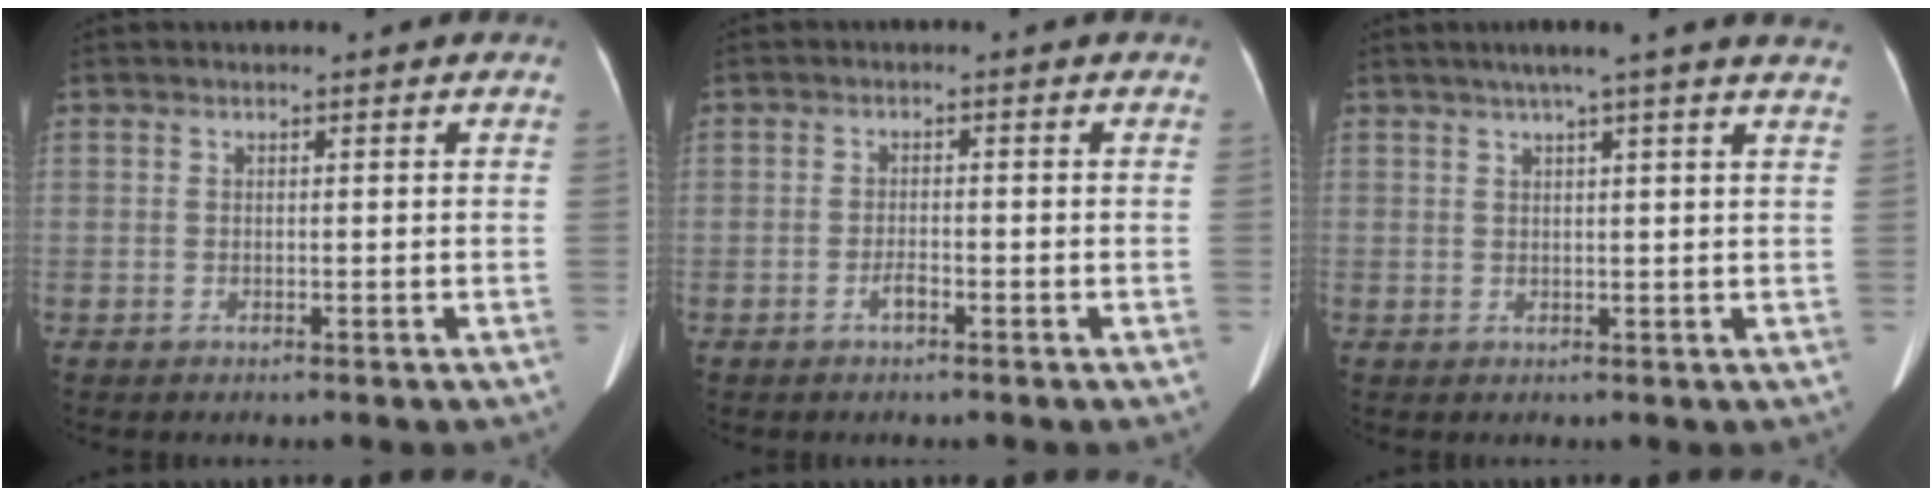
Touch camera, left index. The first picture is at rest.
{"total": 1.5, "force": [-1.0, 0.4, 1.1], "torque": [-0.021, 0.001, -0.016]}
{"total": 11.2, "force": [9.1, -0.4, 6.5], "torque": [-0.093, 0.028, 0.098]}